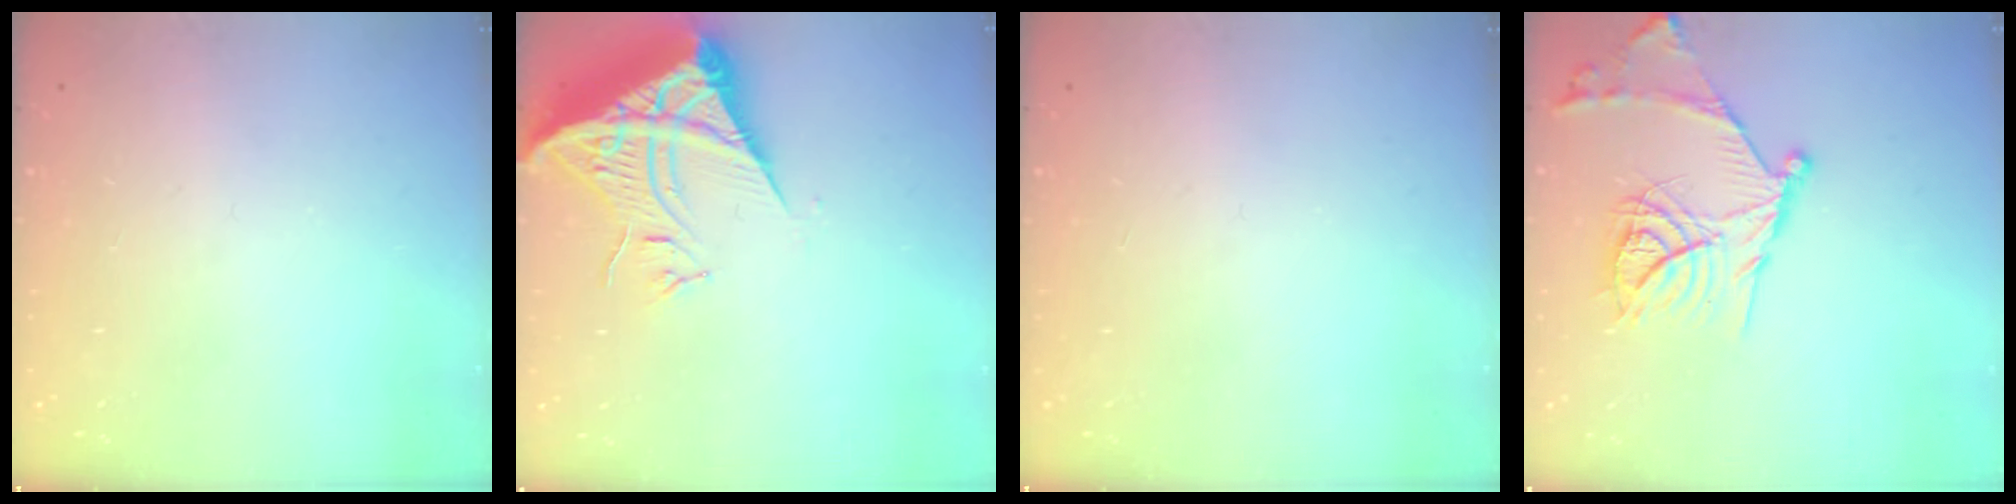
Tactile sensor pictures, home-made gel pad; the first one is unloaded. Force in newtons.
{"total": 10.3, "press": 10.3, "slide": 1.2}
{"total": 0.0}
{"total": 18.4, "press": 18.4, "slide": 1.3}